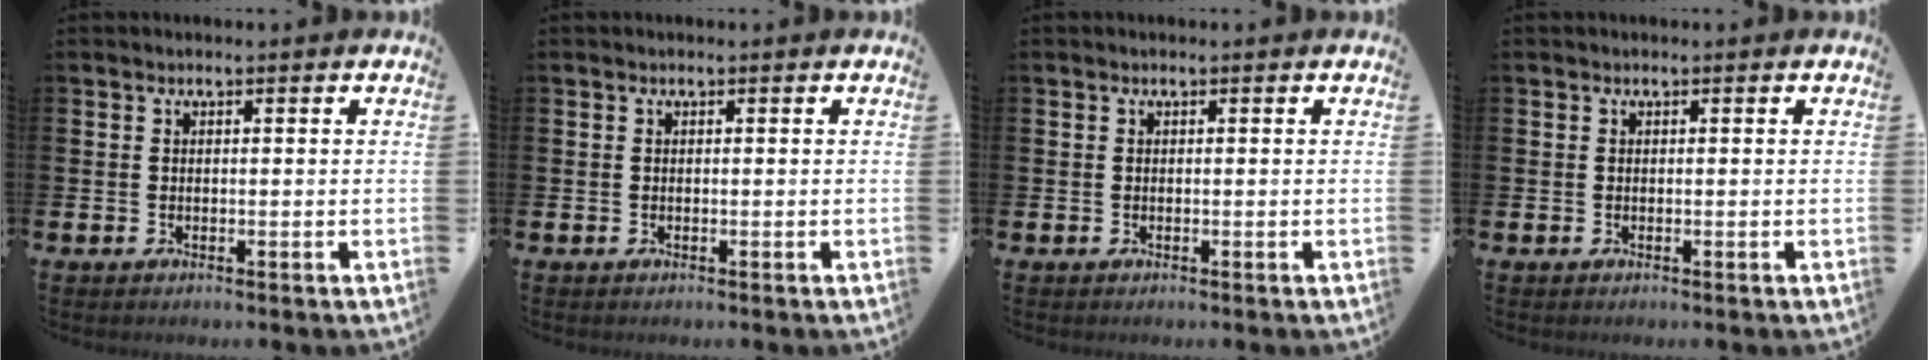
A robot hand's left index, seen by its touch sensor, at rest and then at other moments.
{"total": 0.0}
{"total": 0.0}
{"total": 0.0}